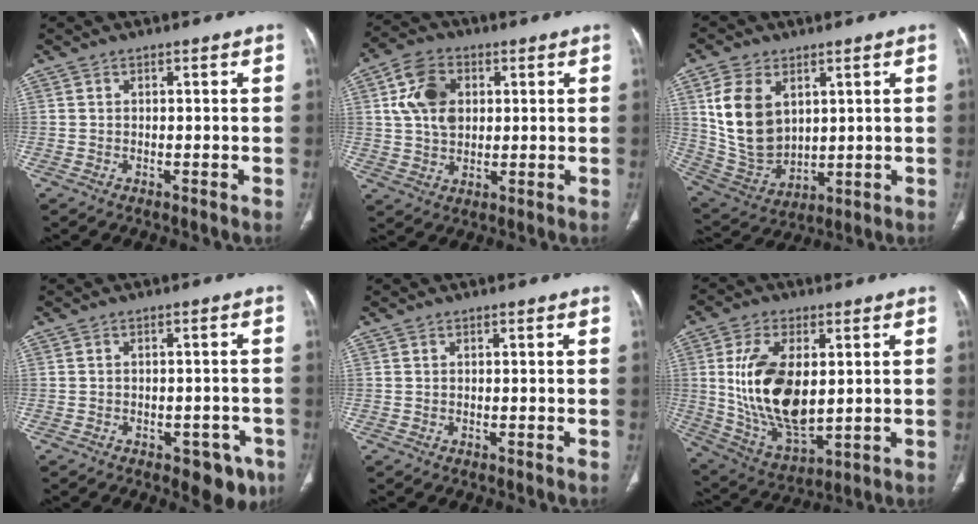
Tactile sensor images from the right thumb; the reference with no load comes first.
{"total": 9.9, "force": [2.3, 7.0, 6.6], "torque": [-0.107, 0.000, 0.042]}
{"total": 14.0, "force": [4.2, 9.5, 9.5], "torque": [-0.165, -0.020, 0.103]}
{"total": 6.6, "force": [-3.9, 3.5, 3.9], "torque": [-0.022, 0.017, -0.047]}
{"total": 0.0}
{"total": 17.7, "force": [2.0, 9.4, 14.8], "torque": [-0.273, -0.018, 0.051]}